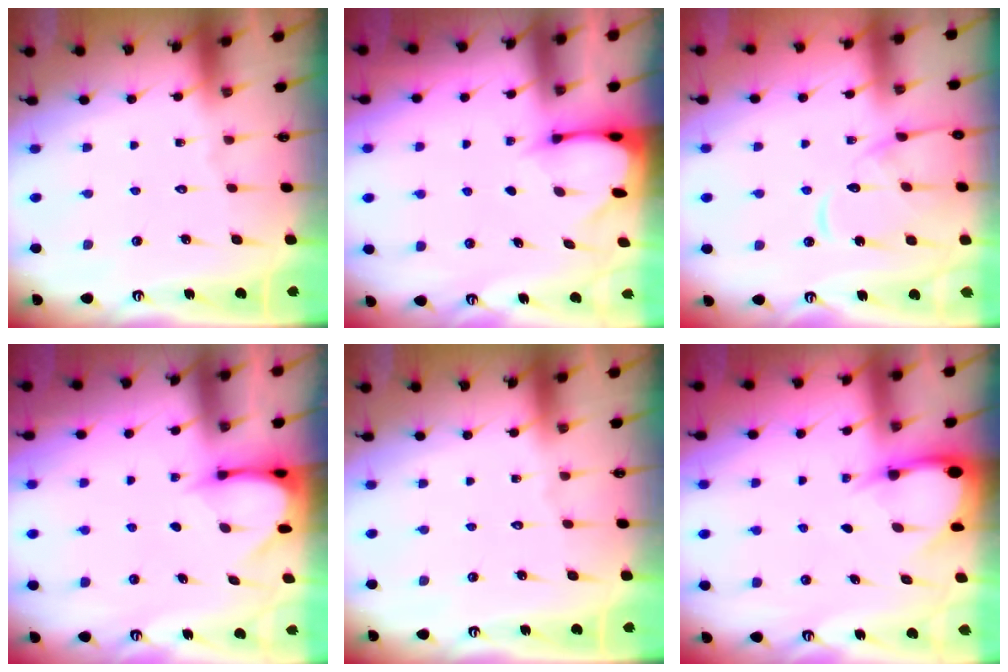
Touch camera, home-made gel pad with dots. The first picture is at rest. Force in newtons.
{"total": 2.6, "press": 2.6, "slide": 0.3}
{"total": 12.3, "press": 12.2, "slide": 1.4}
{"total": 3.7, "press": 3.6, "slide": 0.3}
{"total": 0.0}
{"total": 3.7, "press": 3.7, "slide": 0.5}